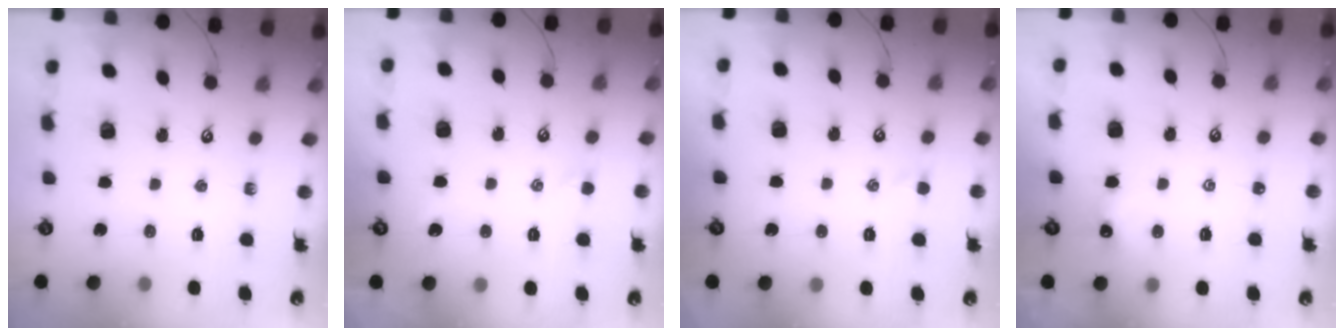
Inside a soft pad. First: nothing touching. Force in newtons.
{"total": 1.0, "press": 0.9, "slide": 0.4}
{"total": 0.6, "press": 0.3, "slide": 0.5}
{"total": 1.6, "press": 1.6, "slide": 0.4}